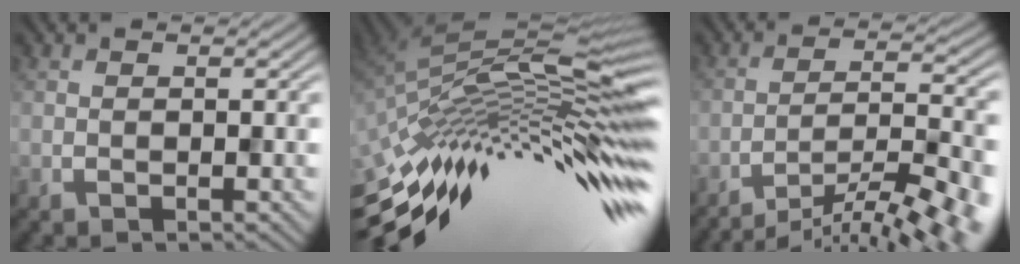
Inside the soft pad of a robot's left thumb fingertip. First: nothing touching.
{"total": 15.0, "force": [-7.6, 3.1, 12.5], "torque": [-0.226, 0.017, -0.144]}
{"total": 13.3, "force": [-11.3, 1.9, 6.7], "torque": [-0.087, -0.001, -0.157]}